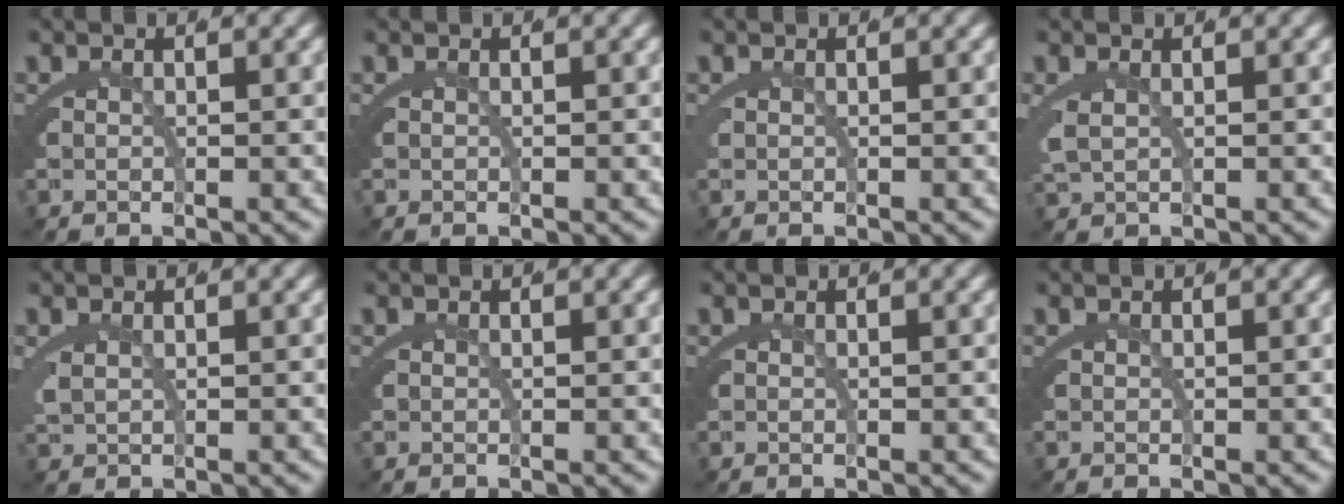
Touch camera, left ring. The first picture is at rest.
{"total": 0.0}
{"total": 0.6, "force": [0.3, -0.4, 0.1], "torque": [-0.001, 0.001, 0.009]}
{"total": 1.3, "force": [0.5, 0.3, 1.2], "torque": [-0.038, -0.012, 0.023]}
{"total": 0.9, "force": [0.6, 0.0, 0.7], "torque": [-0.023, -0.009, 0.023]}
{"total": 0.0}
{"total": 0.0}
{"total": 0.0}